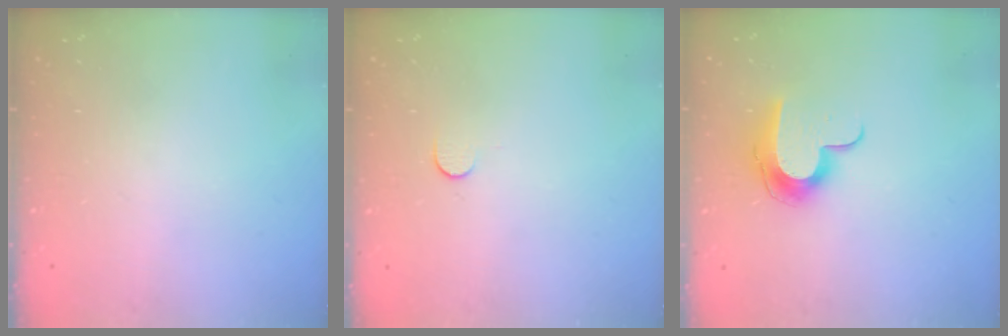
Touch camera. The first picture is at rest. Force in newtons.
{"total": 4.1, "press": 4.1, "slide": 0.4}
{"total": 10.5, "press": 10.5, "slide": 0.3}